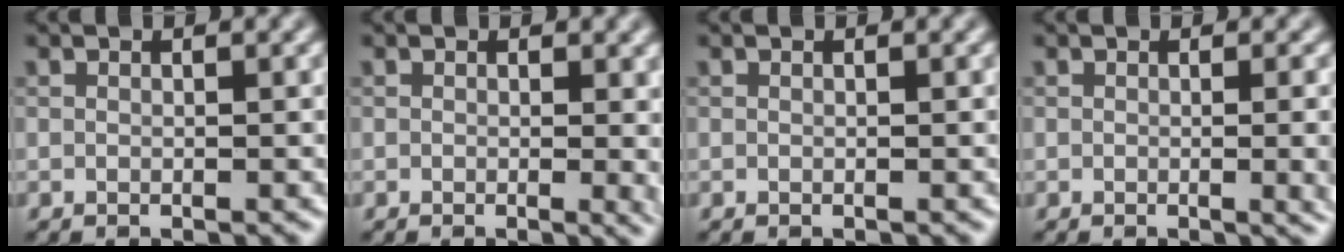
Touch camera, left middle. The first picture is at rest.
{"total": 2.2, "force": [0.1, 0.7, 2.1], "torque": [-0.020, -0.006, 0.002]}
{"total": 0.0}
{"total": 4.1, "force": [-0.2, 1.6, 3.7], "torque": [-0.029, -0.004, 0.000]}